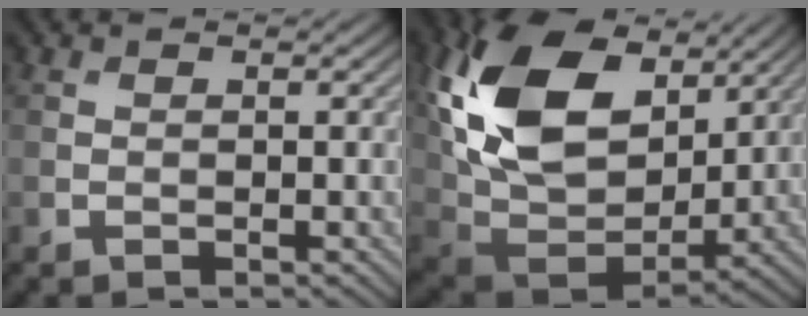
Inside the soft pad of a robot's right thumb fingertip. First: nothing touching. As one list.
[{"total": 18.0, "force": [6.9, 11.7, 11.9], "torque": [-0.268, 0.009, 0.140]}]